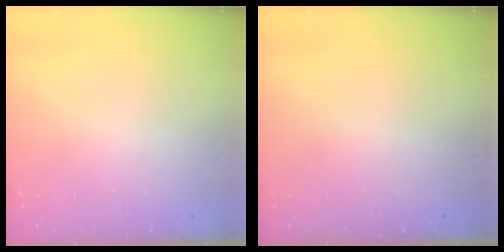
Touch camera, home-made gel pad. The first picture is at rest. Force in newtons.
{"total": 0.0}